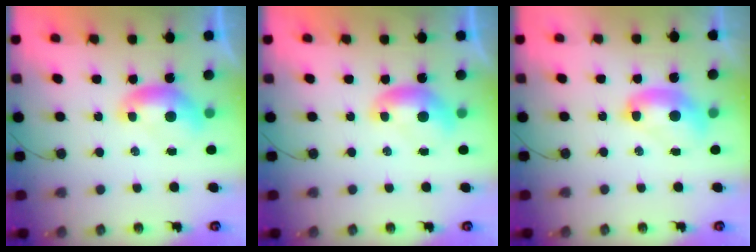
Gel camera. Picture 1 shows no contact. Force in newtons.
{"total": 0.0}
{"total": 2.9, "press": 2.9, "slide": 0.1}